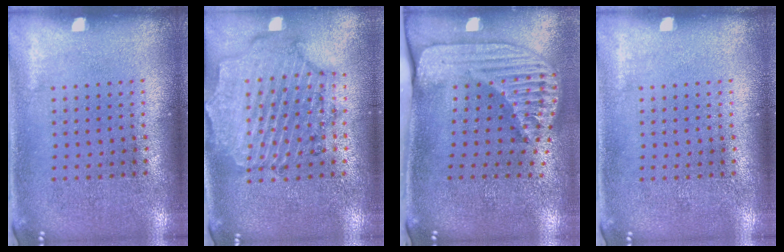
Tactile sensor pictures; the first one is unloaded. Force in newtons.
{"total": 1.6, "press": 1.6, "slide": 0.3}
{"total": 2.5, "press": 1.8, "slide": 1.7}
{"total": 0.0}